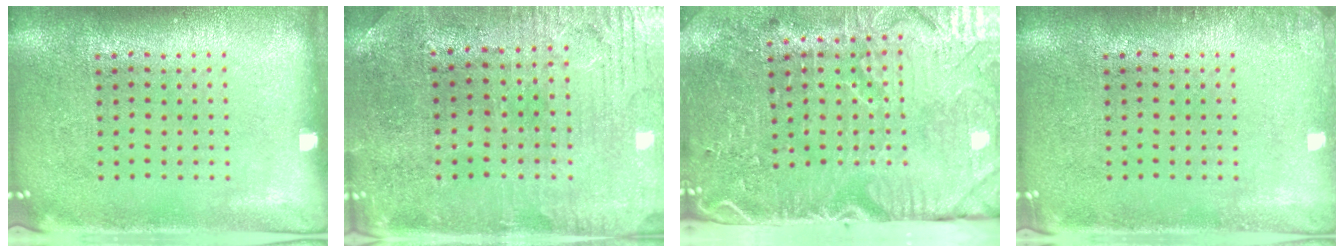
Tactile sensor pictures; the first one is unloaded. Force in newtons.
{"total": 1.0, "press": 0.8, "slide": 0.6}
{"total": 5.2, "press": 4.3, "slide": 2.9}
{"total": 1.0, "press": 1.0, "slide": 0.2}